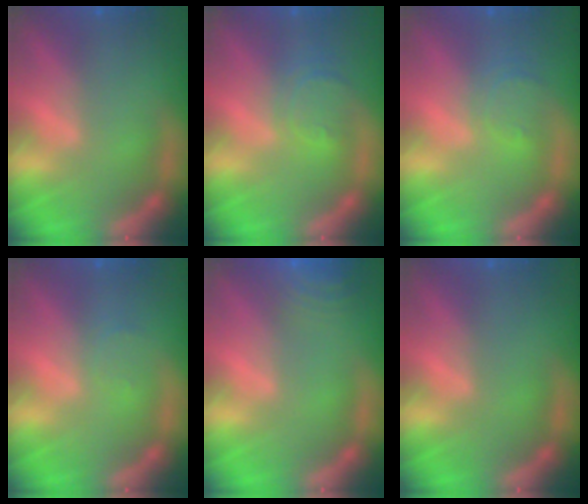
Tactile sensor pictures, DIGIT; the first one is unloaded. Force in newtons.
{"total": 3.0}
{"total": 2.4}
{"total": 1.0}
{"total": 7.5}
{"total": 0.0}